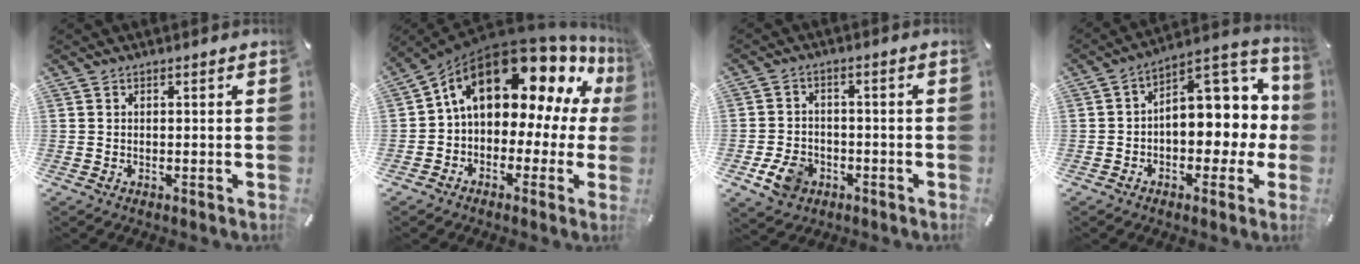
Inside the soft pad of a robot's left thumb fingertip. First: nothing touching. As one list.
[{"total": 20.1, "force": [9.5, 12.1, 12.9], "torque": [-0.198, -0.064, 0.165]}, {"total": 7.1, "force": [-3.0, 5.5, 3.2], "torque": [-0.067, 0.011, -0.055]}, {"total": 12.4, "force": [2.7, 8.5, 8.6], "torque": [-0.088, -0.034, 0.050]}]